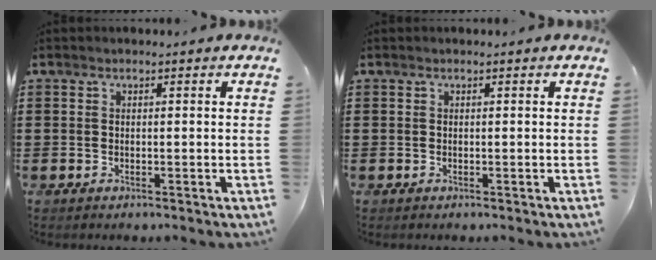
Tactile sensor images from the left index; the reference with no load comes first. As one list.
[{"total": 0.0}]